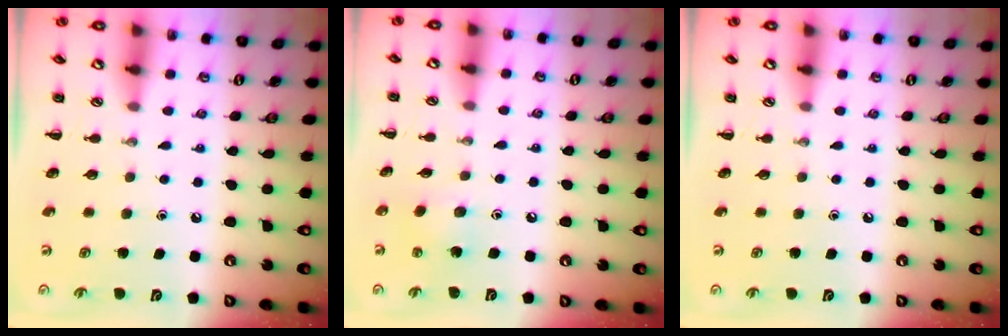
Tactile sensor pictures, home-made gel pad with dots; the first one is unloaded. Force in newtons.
{"total": 4.3, "press": 4.1, "slide": 1.2}
{"total": 0.0}